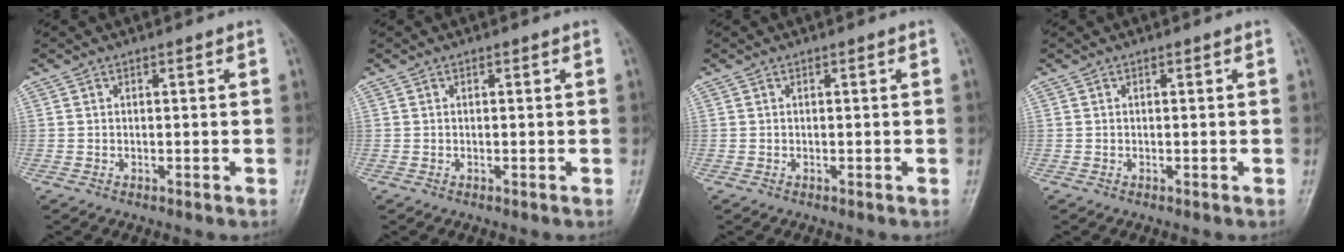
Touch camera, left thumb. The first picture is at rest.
{"total": 0.0}
{"total": 0.0}
{"total": 0.0}